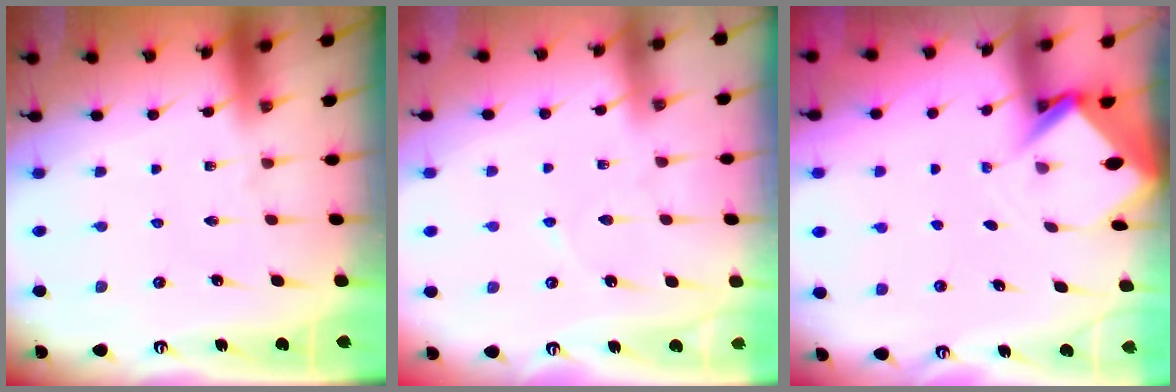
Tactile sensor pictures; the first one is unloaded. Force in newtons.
{"total": 3.4, "press": 3.3, "slide": 0.5}
{"total": 3.6, "press": 3.6, "slide": 0.2}